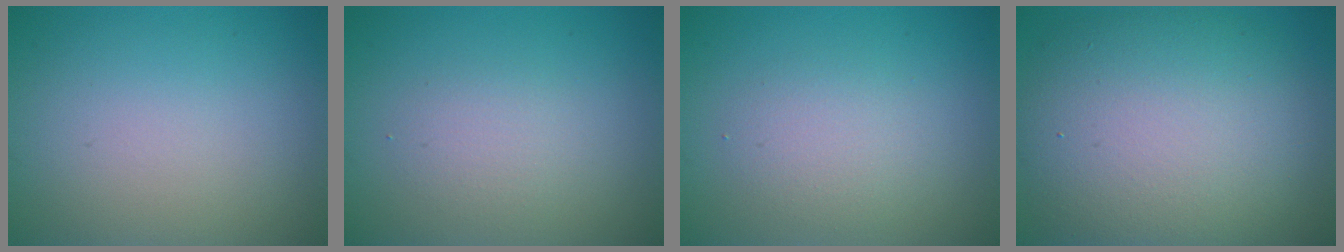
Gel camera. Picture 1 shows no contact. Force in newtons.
{"total": 1.8, "press": 1.8, "slide": 0.1}
{"total": 2.4, "press": 2.4, "slide": 0.1}
{"total": 11.5, "press": 11.4, "slide": 1.2}